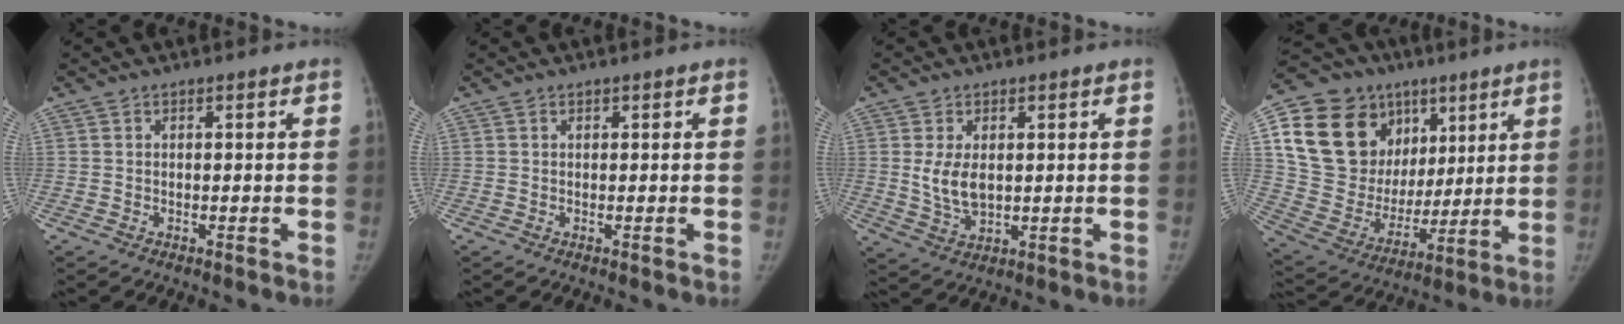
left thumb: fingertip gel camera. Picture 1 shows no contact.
{"total": 0.0}
{"total": 6.4, "force": [0.8, 3.9, 5.1], "torque": [-0.089, -0.011, 0.026]}
{"total": 25.7, "force": [10.3, 18.6, 14.5], "torque": [-0.224, 0.010, 0.194]}